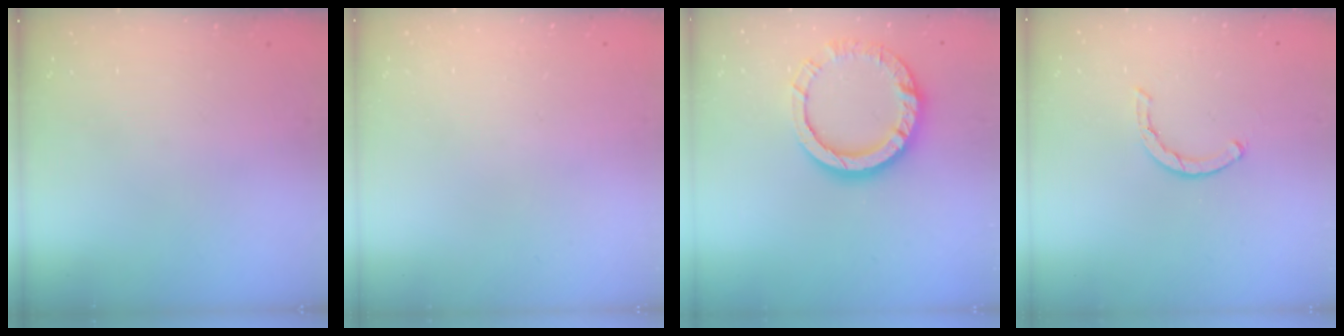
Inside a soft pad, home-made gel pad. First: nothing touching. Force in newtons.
{"total": 2.5, "press": 2.5, "slide": 0.2}
{"total": 13.4, "press": 13.4, "slide": 1.4}
{"total": 2.0, "press": 2.0, "slide": 0.2}